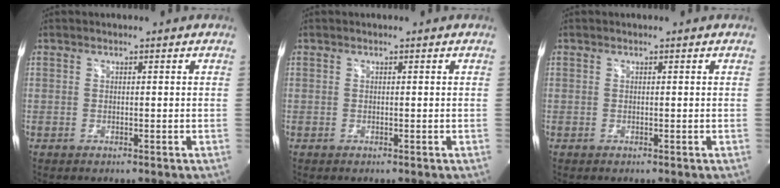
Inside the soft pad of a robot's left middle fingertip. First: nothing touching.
{"total": 0.0}
{"total": 0.0}